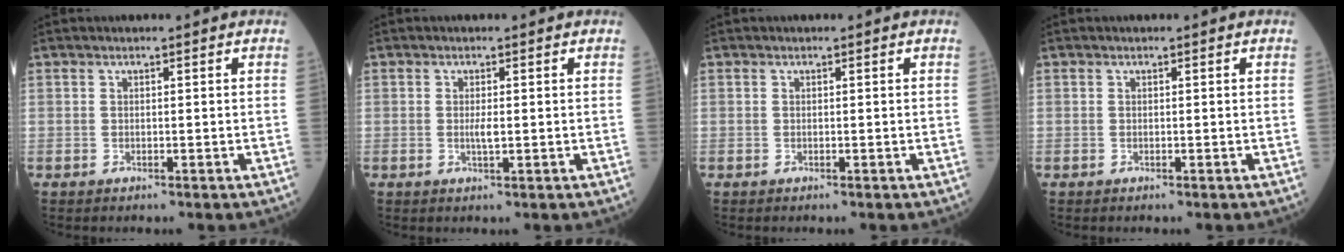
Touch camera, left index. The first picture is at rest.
{"total": 1.5, "force": [0.0, 0.2, 1.5], "torque": [-0.031, -0.002, 0.000]}
{"total": 0.0}
{"total": 0.0}